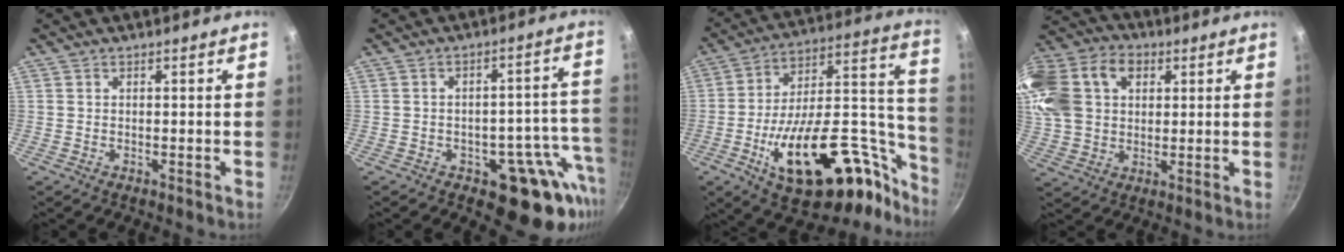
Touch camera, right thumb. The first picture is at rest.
{"total": 13.5, "force": [-5.7, 8.0, 9.2], "torque": [-0.038, 0.042, -0.062]}
{"total": 33.6, "force": [-15.8, 16.0, 25.0], "torque": [-0.302, 0.110, -0.232]}
{"total": 25.1, "force": [7.5, 18.7, 15.0], "torque": [-0.345, 0.046, 0.132]}